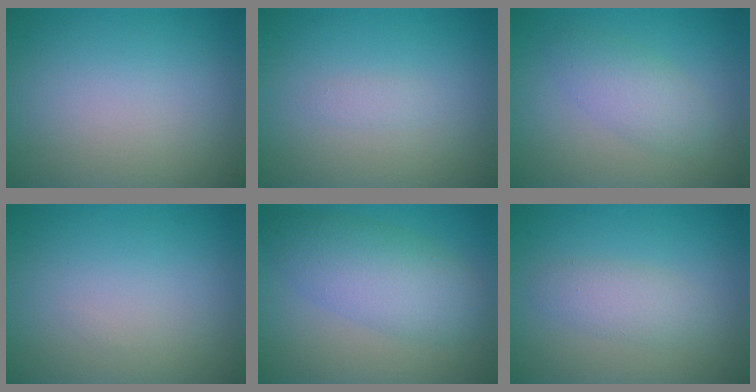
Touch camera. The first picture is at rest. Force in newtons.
{"total": 0.7, "press": 0.7, "slide": 0.1}
{"total": 2.9, "press": 2.9, "slide": 0.1}
{"total": 0.0}
{"total": 5.6, "press": 5.6, "slide": 0.2}
{"total": 2.3, "press": 2.3, "slide": 0.1}